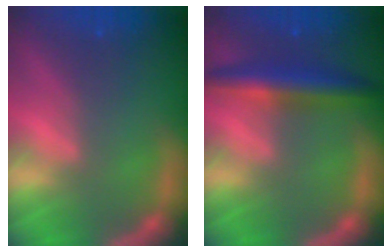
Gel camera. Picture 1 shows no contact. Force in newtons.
{"total": 5.0}